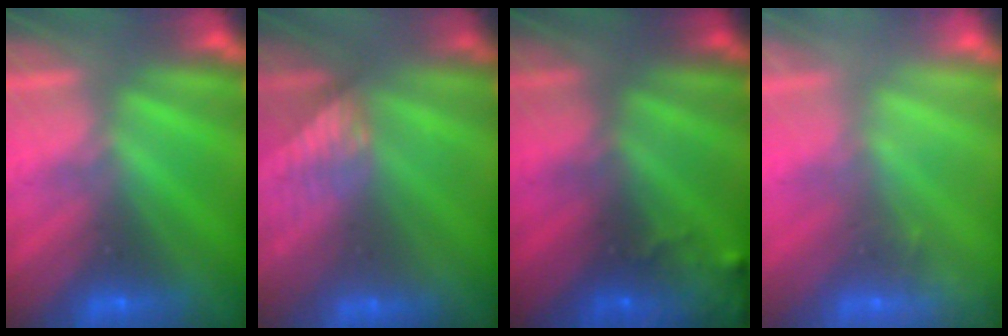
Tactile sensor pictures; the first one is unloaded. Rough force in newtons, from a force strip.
{"total": 2.9}
{"total": 6.1}
{"total": 2.2}